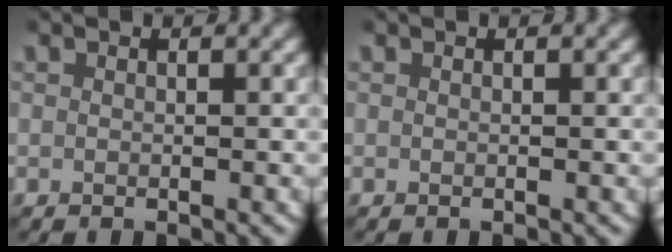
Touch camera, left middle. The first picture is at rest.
{"total": 0.0}